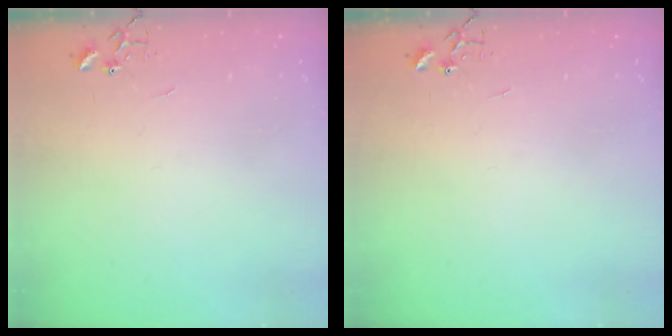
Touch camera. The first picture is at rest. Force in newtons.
{"total": 0.0}